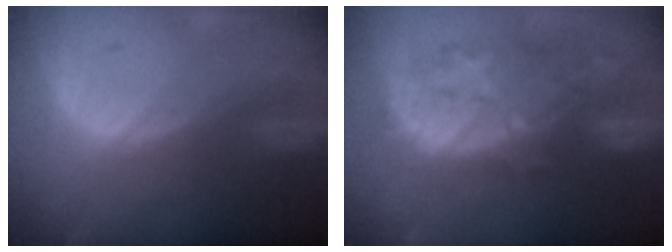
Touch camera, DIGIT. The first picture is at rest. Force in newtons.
{"total": 9.6, "press": 9.4, "slide": 2.2}